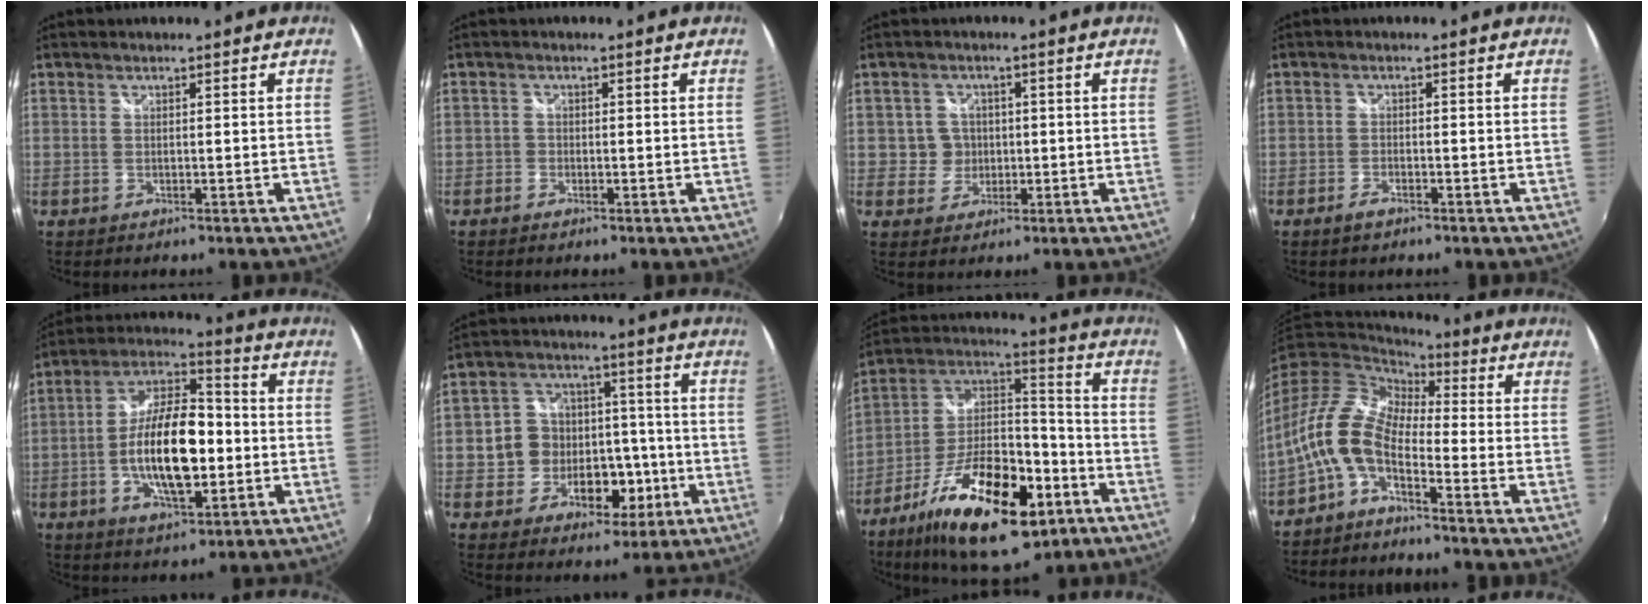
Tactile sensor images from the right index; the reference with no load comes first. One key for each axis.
{"total": 1.4, "fx": -1.0, "fy": 1.0, "fz": 0.1, "tx": -0.007, "ty": -0.001, "tz": -0.020}
{"total": 3.9, "fx": -0.1, "fy": 3.9, "fz": 0.2, "tx": -0.001, "ty": 0.015, "tz": 0.000}
{"total": 1.9, "fx": -1.5, "fy": 0.8, "fz": 0.9, "tx": -0.024, "ty": -0.002, "tz": -0.030}
{"total": 16.4, "fx": -2.8, "fy": 6.9, "fz": 14.6, "tx": -0.277, "ty": 0.007, "tz": -0.051}
{"total": 12.0, "fx": -2.7, "fy": 10.6, "fz": 4.9, "tx": -0.108, "ty": 0.035, "tz": -0.033}
{"total": 25.4, "fx": -12.4, "fy": 11.2, "fz": 19.1, "tx": -0.340, "ty": -0.010, "tz": -0.197}
{"total": 9.7, "fx": -4.0, "fy": 5.0, "fz": 7.4, "tx": -0.153, "ty": 0.014, "tz": -0.092}